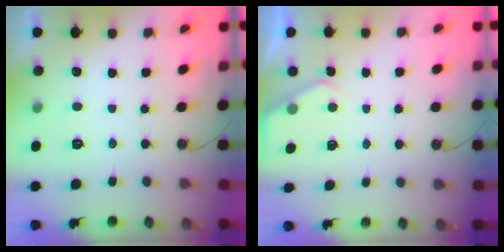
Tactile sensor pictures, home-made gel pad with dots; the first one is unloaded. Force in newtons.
{"total": 3.5, "press": 3.4, "slide": 0.5}